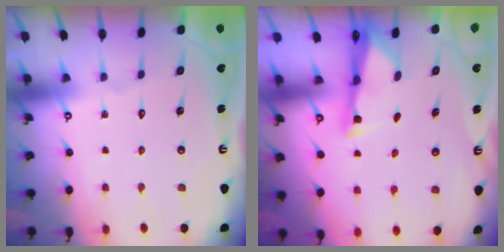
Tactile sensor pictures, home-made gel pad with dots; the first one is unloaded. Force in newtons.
{"total": 2.6, "press": 2.6, "slide": 0.4}